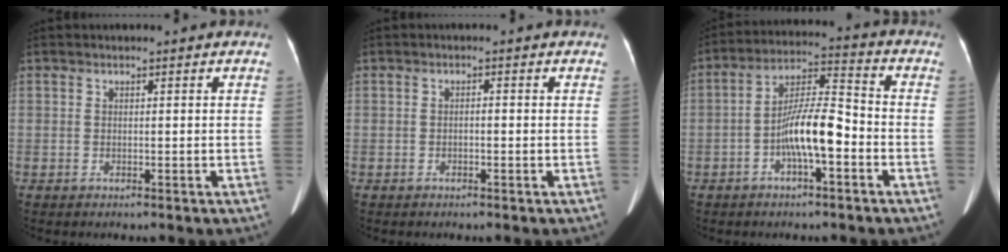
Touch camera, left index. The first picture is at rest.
{"total": 0.7, "force": [-0.4, 0.2, 0.5], "torque": [-0.009, -0.001, -0.008]}
{"total": 9.3, "force": [-3.4, 1.9, 8.4], "torque": [-0.164, 0.015, -0.062]}